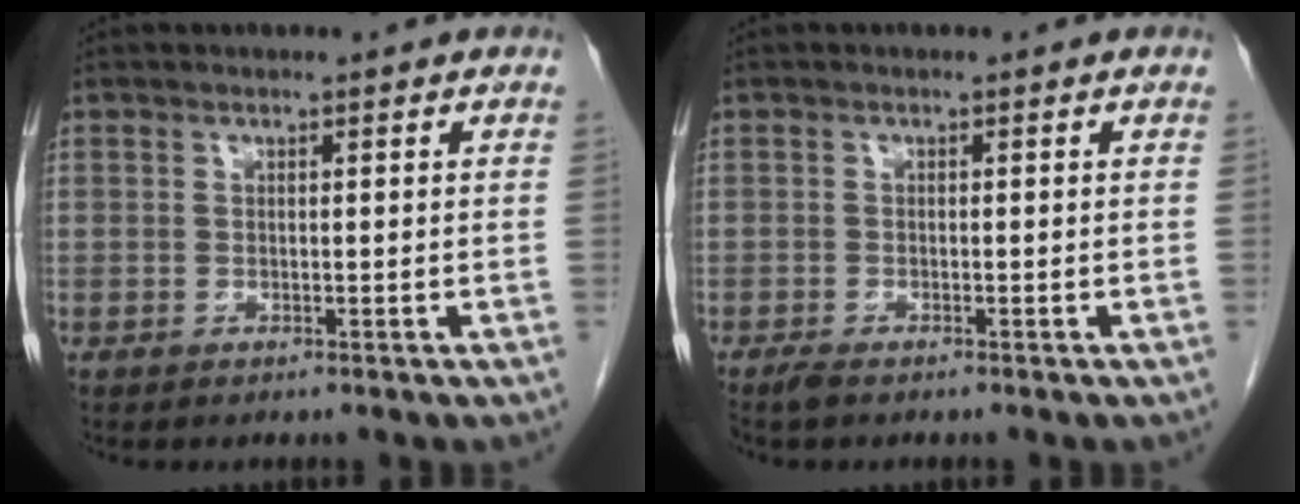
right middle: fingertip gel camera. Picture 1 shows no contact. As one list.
[{"total": 1.2, "force": [-1.0, 0.2, 0.6], "torque": [-0.019, -0.003, -0.019]}]